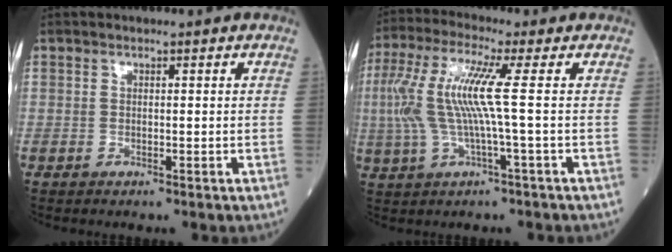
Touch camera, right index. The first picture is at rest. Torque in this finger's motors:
{"motor_torque": [1.84, 0.07, 0.94, 0.21]}